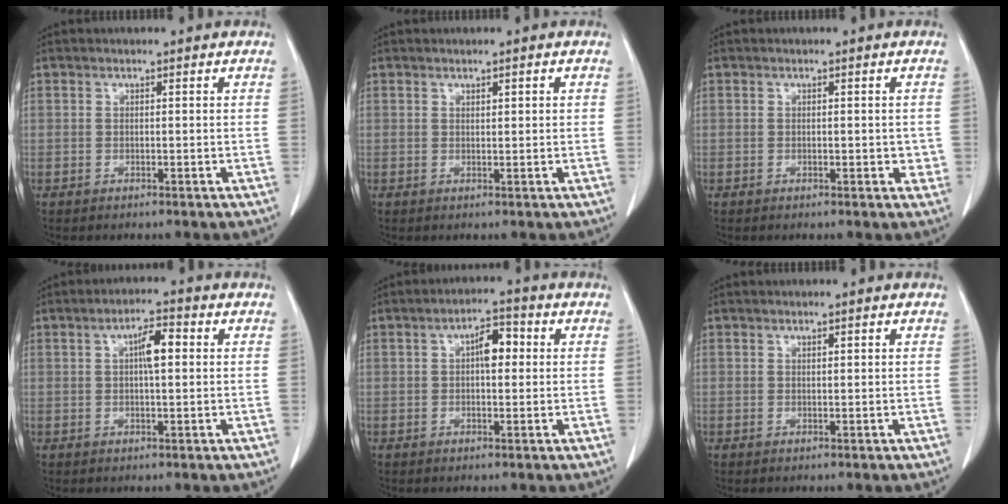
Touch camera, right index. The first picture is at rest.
{"total": 1.1, "force": [0.5, 0.3, 0.9], "torque": [-0.013, 0.001, 0.009]}
{"total": 2.4, "force": [-0.1, 1.3, 2.0], "torque": [-0.019, 0.003, -0.001]}
{"total": 4.6, "force": [0.9, 1.1, 4.4], "torque": [-0.072, 0.011, 0.012]}
{"total": 4.5, "force": [0.7, 1.9, 4.1], "torque": [-0.062, 0.016, 0.008]}
{"total": 0.6, "force": [0.3, 0.1, 0.5], "torque": [-0.009, 0.000, 0.005]}